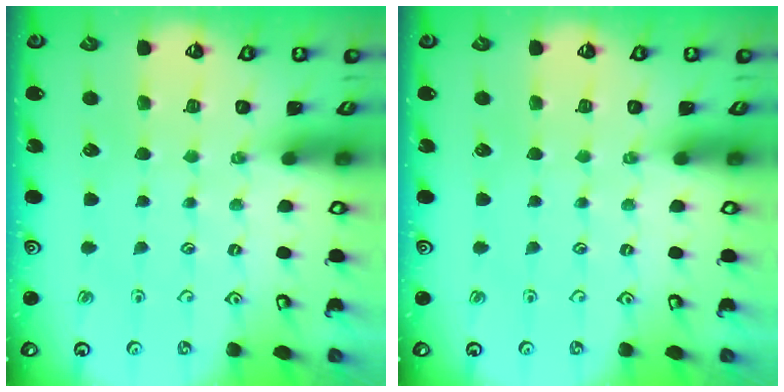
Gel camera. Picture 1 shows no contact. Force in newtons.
{"total": 0.0}